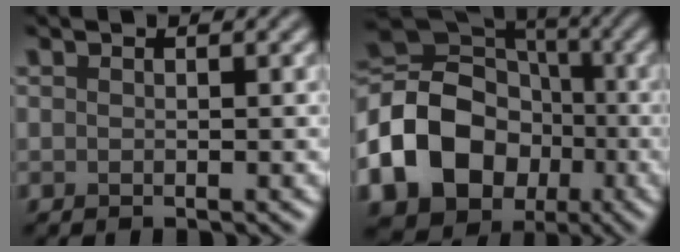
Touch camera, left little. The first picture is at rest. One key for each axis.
{"total": 14.8, "fx": -4.4, "fy": 12.0, "fz": 7.6, "tx": -0.182, "ty": -0.008, "tz": -0.098}